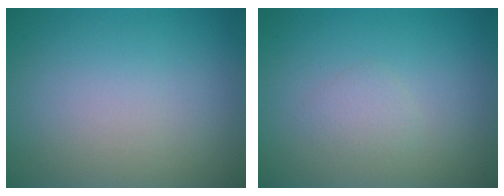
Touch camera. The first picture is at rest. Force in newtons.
{"total": 1.1, "press": 1.1, "slide": 0.0}